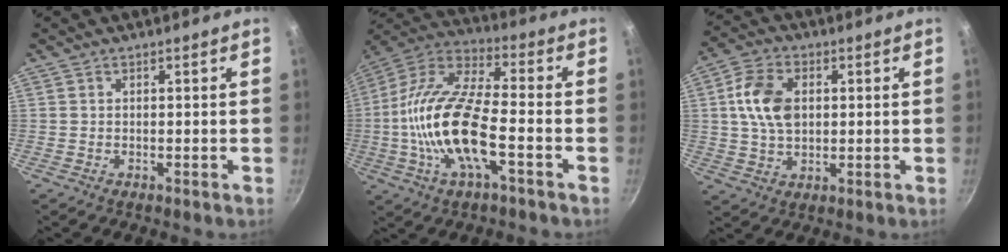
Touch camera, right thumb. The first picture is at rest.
{"total": 18.9, "force": [-4.4, 7.0, 17.0], "torque": [-0.331, 0.036, -0.100]}
{"total": 10.3, "force": [1.6, 7.0, 7.4], "torque": [-0.125, 0.009, 0.024]}